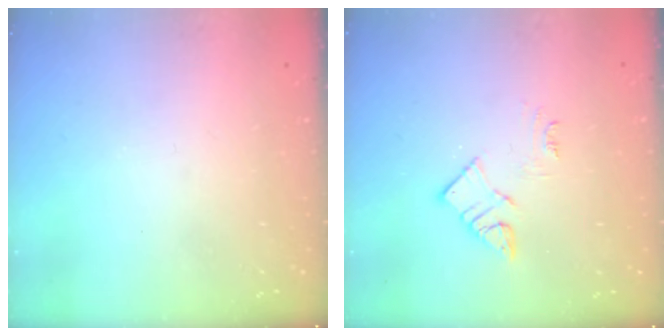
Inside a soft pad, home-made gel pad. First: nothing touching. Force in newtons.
{"total": 6.9, "press": 6.8, "slide": 0.3}